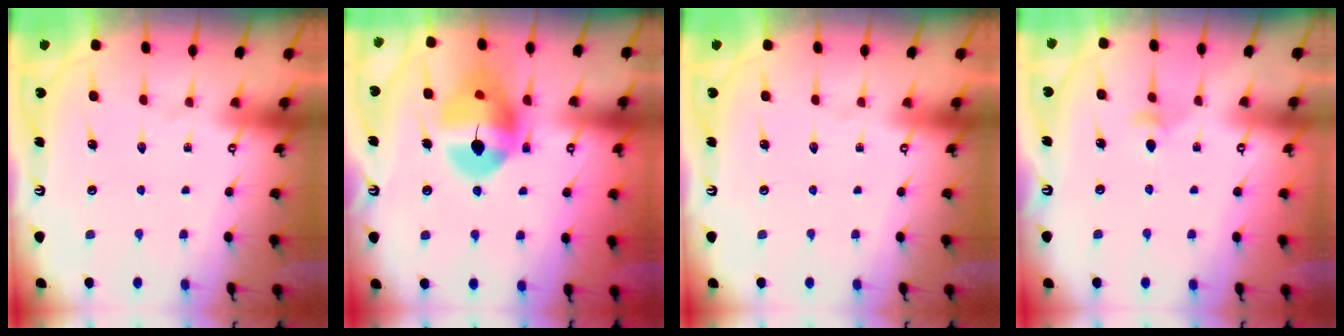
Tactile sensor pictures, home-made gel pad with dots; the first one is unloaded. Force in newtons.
{"total": 14.9, "press": 14.8, "slide": 1.8}
{"total": 0.0}
{"total": 3.9, "press": 3.8, "slide": 0.9}